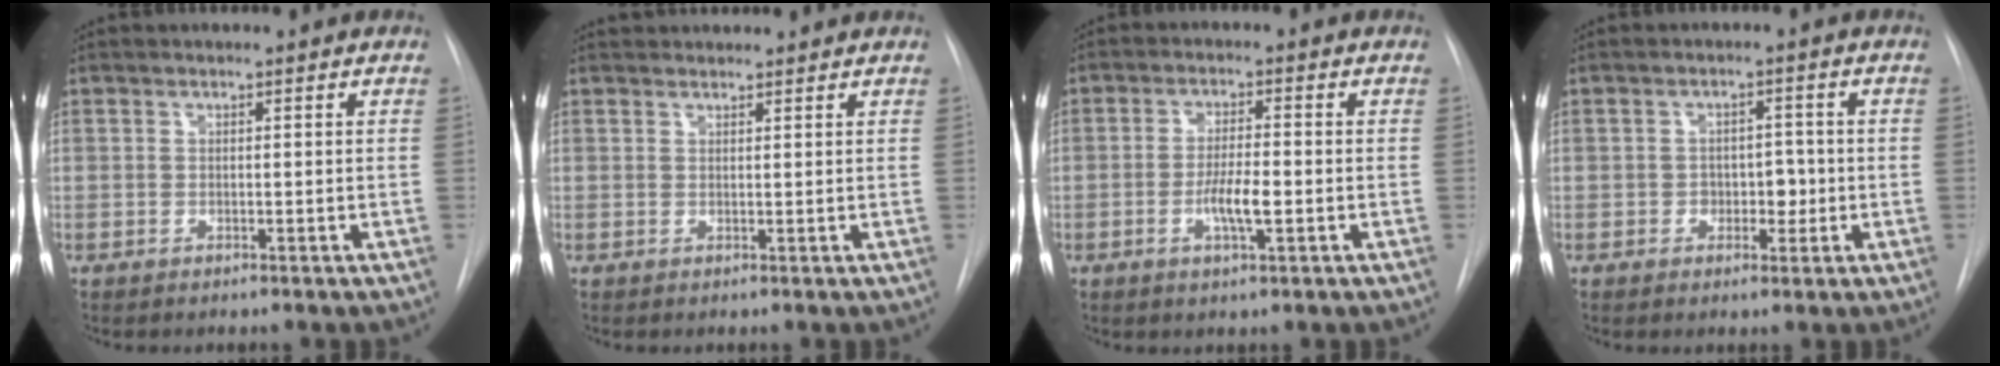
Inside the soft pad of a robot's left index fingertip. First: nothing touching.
{"total": 4.2, "force": [4.1, 0.9, 0.6], "torque": [-0.005, 0.029, 0.051]}
{"total": 4.8, "force": [-1.8, 0.8, 4.4], "torque": [-0.084, -0.007, -0.031]}
{"total": 3.4, "force": [-1.2, 2.3, 2.2], "torque": [-0.021, 0.002, -0.015]}